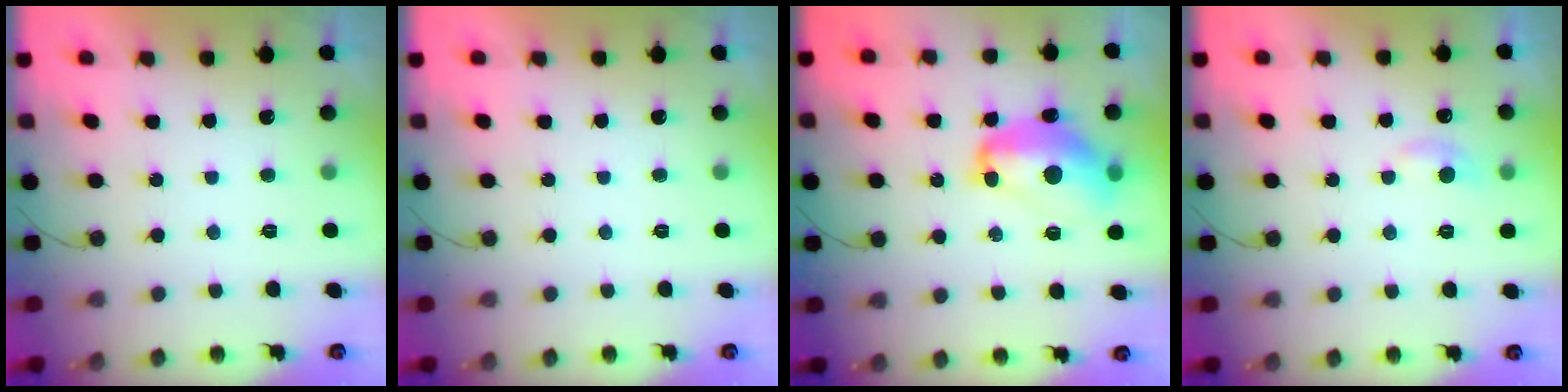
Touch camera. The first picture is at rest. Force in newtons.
{"total": 0.0}
{"total": 14.5, "press": 14.4, "slide": 1.6}
{"total": 4.9, "press": 4.8, "slide": 0.6}